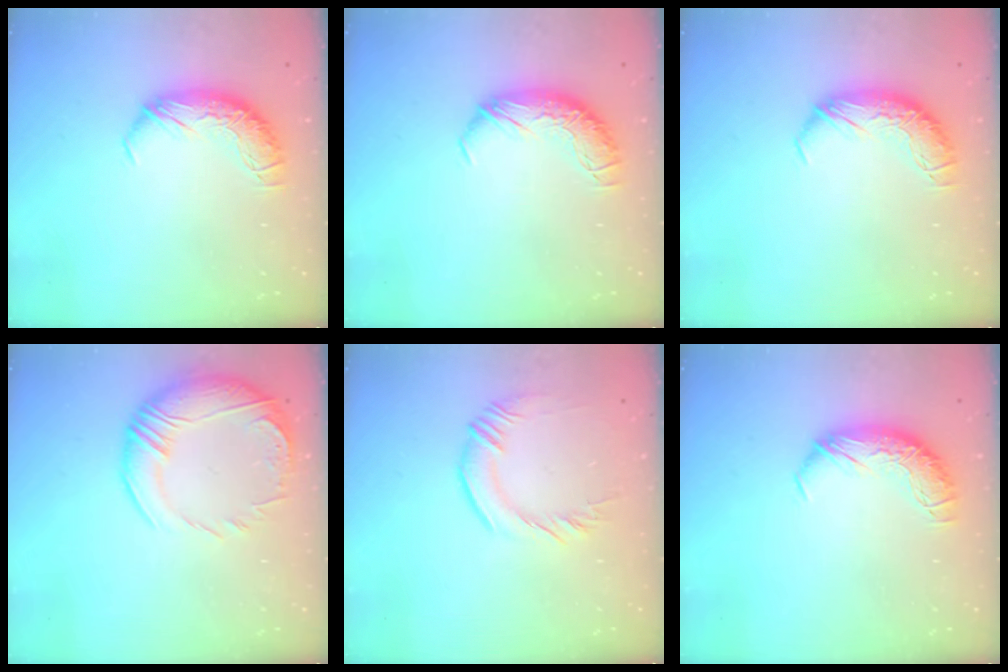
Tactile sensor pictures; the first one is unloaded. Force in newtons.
{"total": 0.0}
{"total": 0.0}
{"total": 6.3, "press": 4.2, "slide": 4.7}
{"total": 1.2, "press": 0.8, "slide": 0.9}
{"total": 0.0}